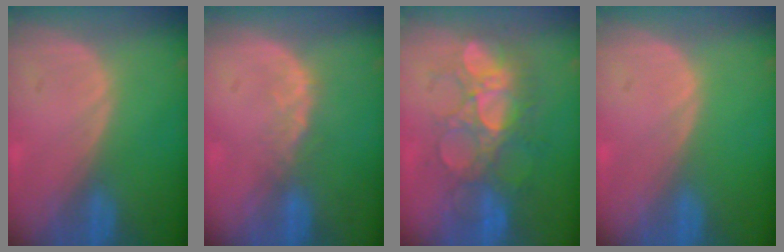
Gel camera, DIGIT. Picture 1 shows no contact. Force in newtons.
{"total": 2.6, "press": 2.1, "slide": 1.5}
{"total": 9.1, "press": 8.9, "slide": 1.9}
{"total": 0.0}